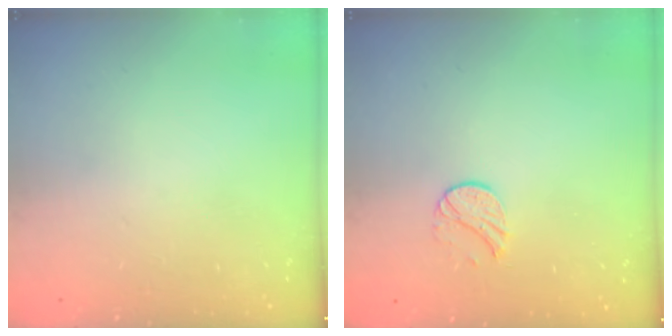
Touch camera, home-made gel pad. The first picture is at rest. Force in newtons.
{"total": 7.5, "press": 7.5, "slide": 0.8}